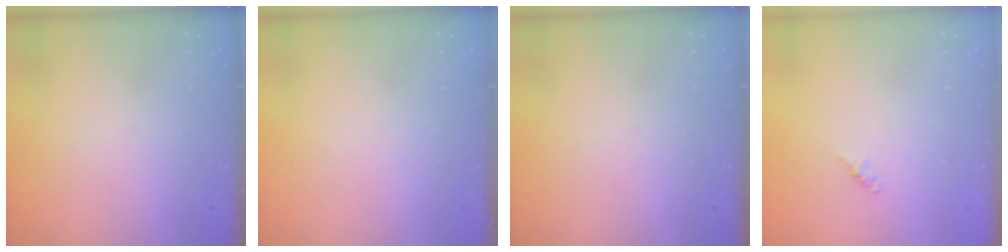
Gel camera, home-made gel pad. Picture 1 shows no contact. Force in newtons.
{"total": 0.0}
{"total": 0.0}
{"total": 1.8, "press": 1.7, "slide": 0.6}